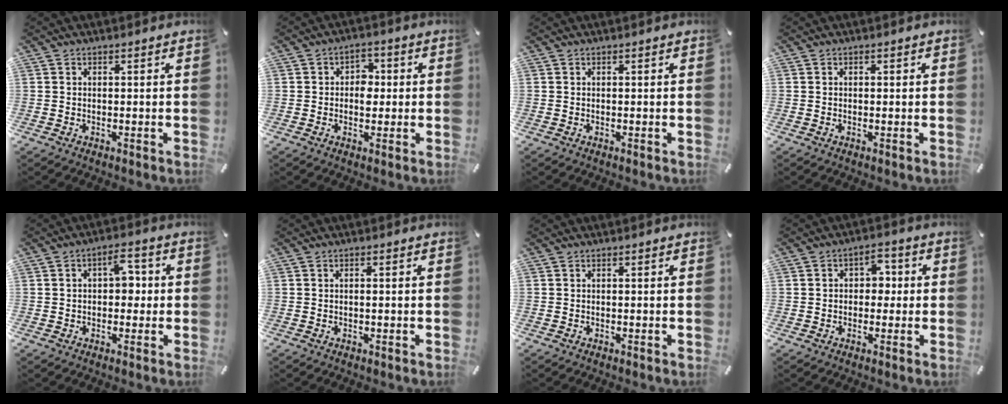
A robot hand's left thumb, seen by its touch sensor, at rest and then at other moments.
{"total": 4.9, "force": [-0.5, 3.8, 3.0], "torque": [-0.026, -0.001, -0.016]}
{"total": 0.0}
{"total": 0.0}
{"total": 6.0, "force": [0.7, 3.8, 4.6], "torque": [-0.052, 0.000, 0.002]}
{"total": 0.7, "force": [-0.1, 0.1, 0.7], "torque": [-0.012, 0.000, -0.001]}
{"total": 0.0}
{"total": 5.0, "force": [-0.2, 4.0, 3.0], "torque": [-0.032, 0.002, -0.014]}